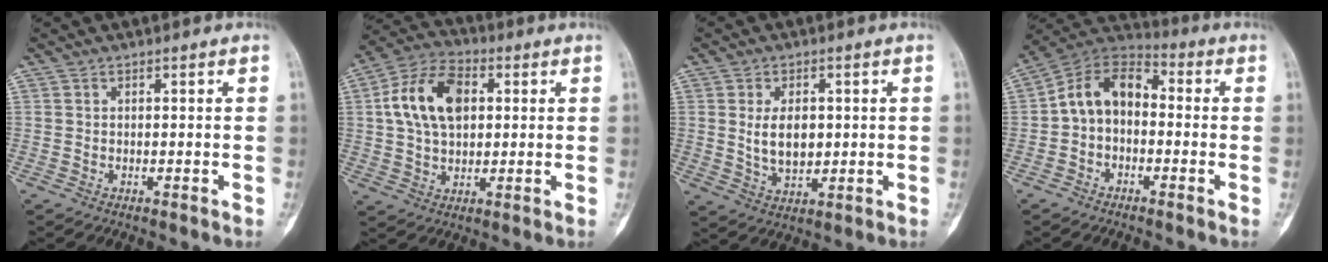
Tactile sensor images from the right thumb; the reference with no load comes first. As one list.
[{"total": 13.6, "force": [2.6, 8.7, 10.1], "torque": [-0.174, 0.015, 0.039]}, {"total": 7.1, "force": [0.8, 4.4, 5.5], "torque": [-0.079, -0.009, 0.022]}, {"total": 10.6, "force": [-0.7, 7.5, 7.5], "torque": [-0.110, 0.042, -0.032]}]